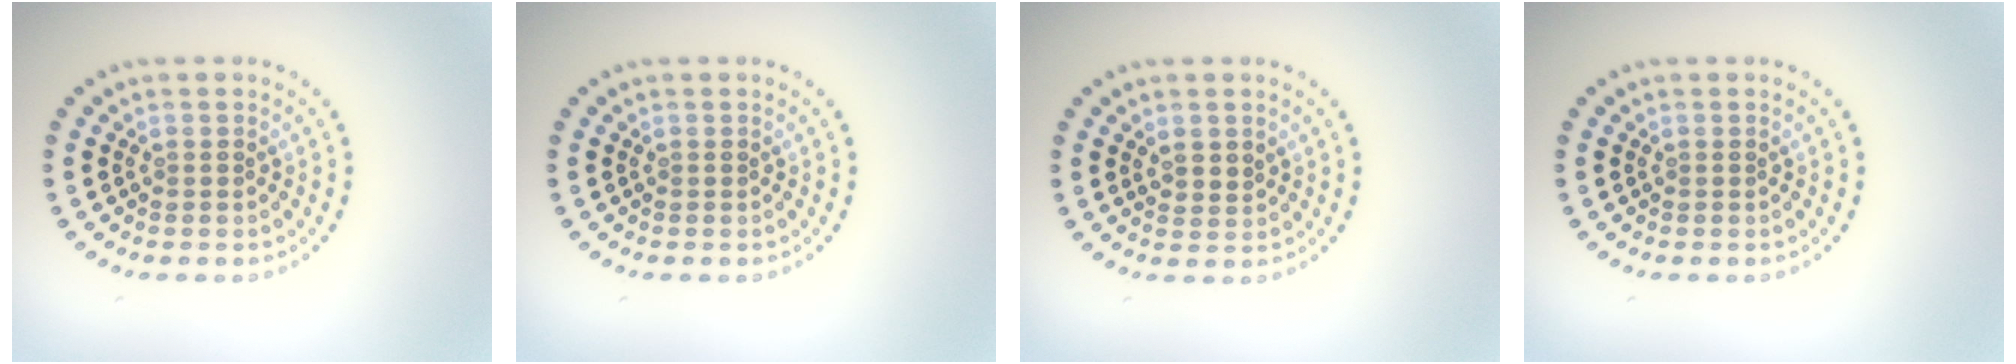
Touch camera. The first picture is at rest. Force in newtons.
{"total": 0.0}
{"total": 1.5, "press": 1.2, "slide": 0.9}
{"total": 0.0}